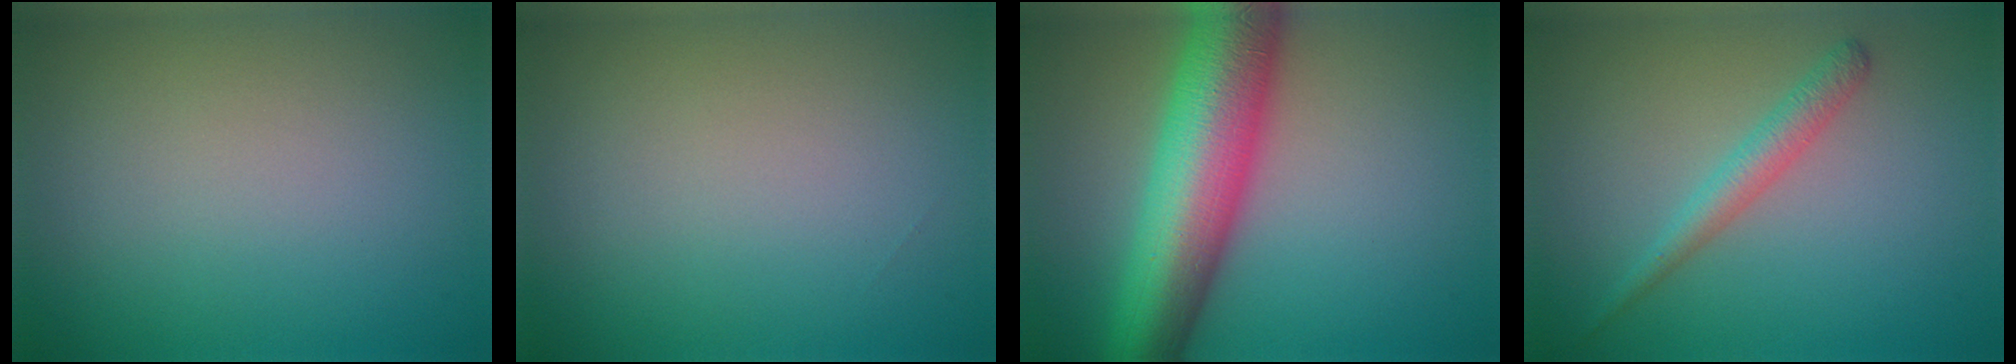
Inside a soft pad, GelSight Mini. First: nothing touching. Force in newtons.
{"total": 0.0}
{"total": 11.2, "press": 11.2, "slide": 0.3}
{"total": 2.2, "press": 2.2, "slide": 0.0}